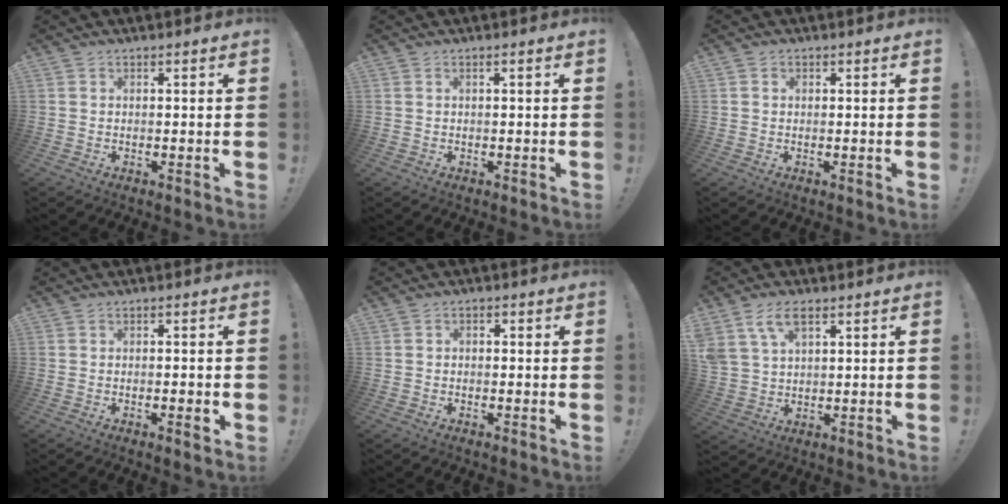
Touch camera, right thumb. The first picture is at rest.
{"total": 0.5, "force": [0.0, -0.1, 0.5], "torque": [-0.013, 0.001, 0.000]}
{"total": 0.8, "force": [0.2, 0.7, 0.1], "torque": [0.005, 0.000, 0.002]}
{"total": 2.2, "force": [-0.5, 0.7, 2.1], "torque": [-0.022, 0.001, -0.010]}
{"total": 1.4, "force": [-0.9, 0.9, 0.7], "torque": [-0.011, 0.006, -0.016]}
{"total": 8.4, "force": [4.5, 4.7, 5.3], "torque": [-0.102, -0.008, 0.087]}